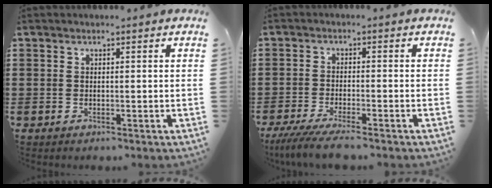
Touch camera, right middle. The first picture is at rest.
{"total": 4.6, "force": [-4.0, -0.1, 2.4], "torque": [-0.059, -0.023, -0.078]}